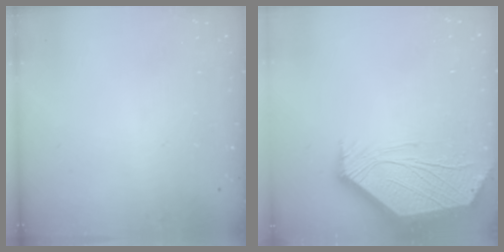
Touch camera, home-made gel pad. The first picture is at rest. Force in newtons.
{"total": 3.3, "press": 3.2, "slide": 0.5}